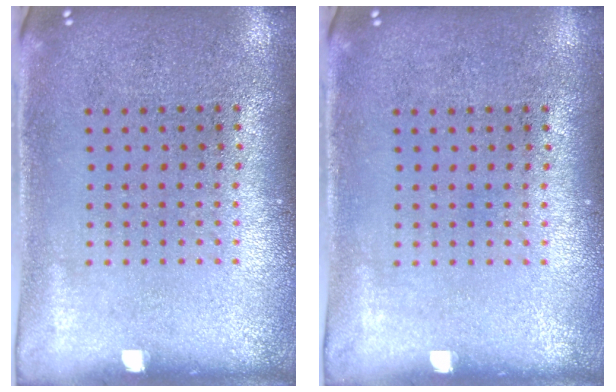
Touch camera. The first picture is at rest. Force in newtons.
{"total": 0.0}